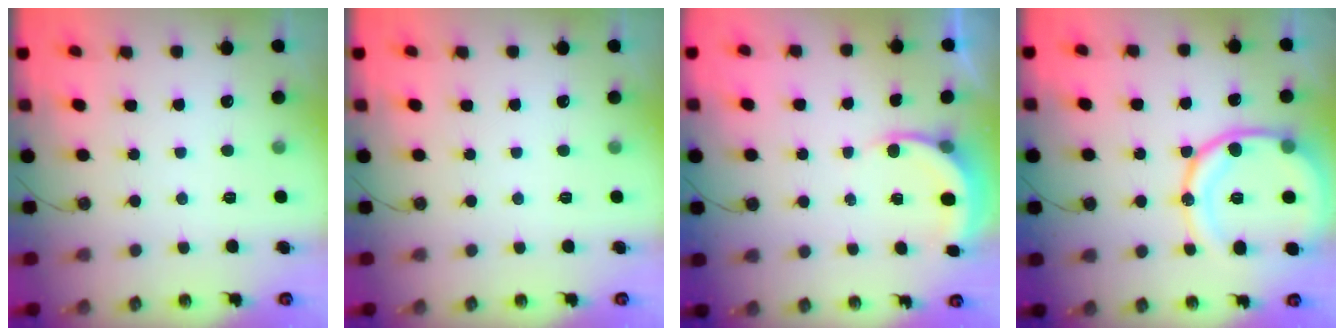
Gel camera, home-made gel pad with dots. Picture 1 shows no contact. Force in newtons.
{"total": 0.0}
{"total": 4.8, "press": 4.8, "slide": 0.3}
{"total": 17.3, "press": 17.2, "slide": 1.9}